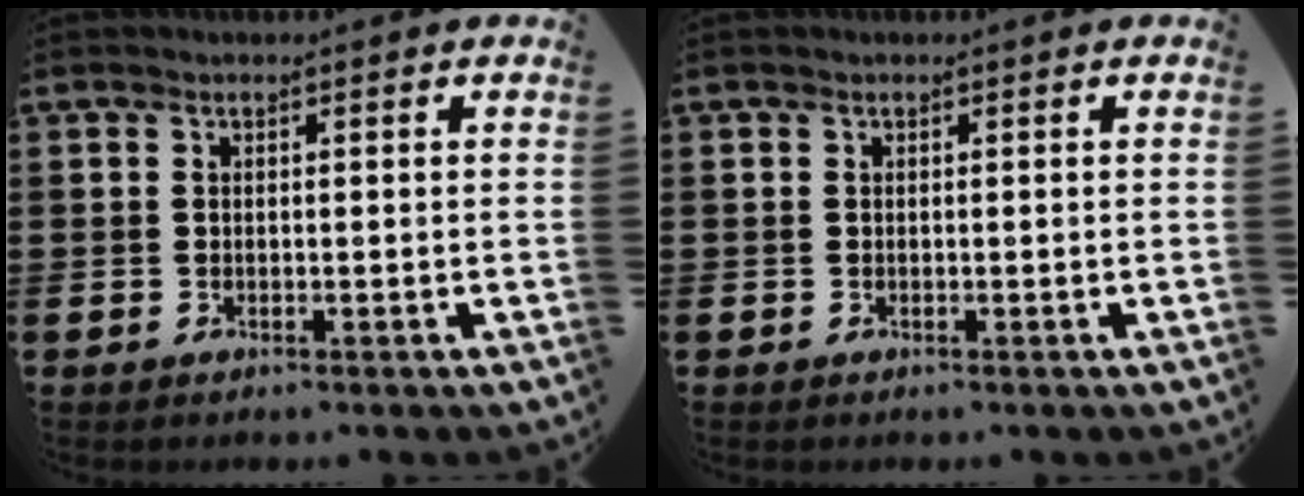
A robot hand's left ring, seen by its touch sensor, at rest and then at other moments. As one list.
[{"total": 0.0}]